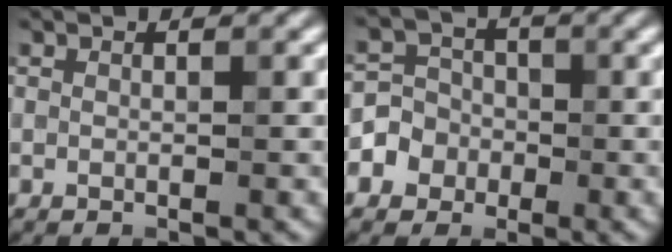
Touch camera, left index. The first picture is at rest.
{"total": 3.6, "force": [-1.3, 3.4, 0.4], "torque": [0.024, 0.006, -0.036]}